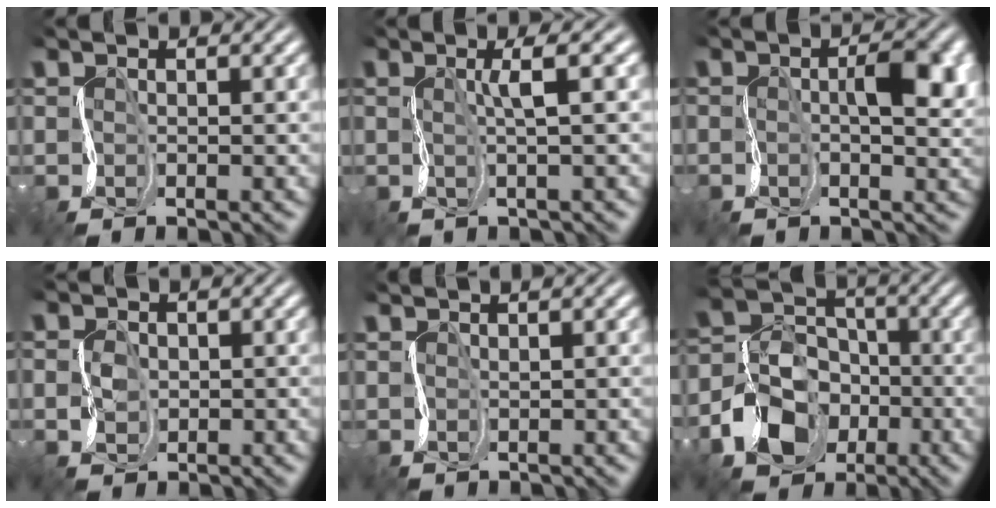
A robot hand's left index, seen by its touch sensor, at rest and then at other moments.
{"total": 1.8, "force": [1.0, -0.2, 1.5], "torque": [-0.026, 0.013, 0.012]}
{"total": 4.2, "force": [0.8, 1.5, 3.9], "torque": [-0.069, 0.010, 0.007]}
{"total": 0.9, "force": [0.2, 0.9, -0.1], "torque": [-0.016, 0.007, 0.002]}
{"total": 1.1, "force": [0.7, -0.4, -0.7], "torque": [0.010, 0.005, 0.010]}
{"total": 5.7, "force": [-2.6, 4.8, 1.6], "torque": [-0.038, 0.011, -0.059]}